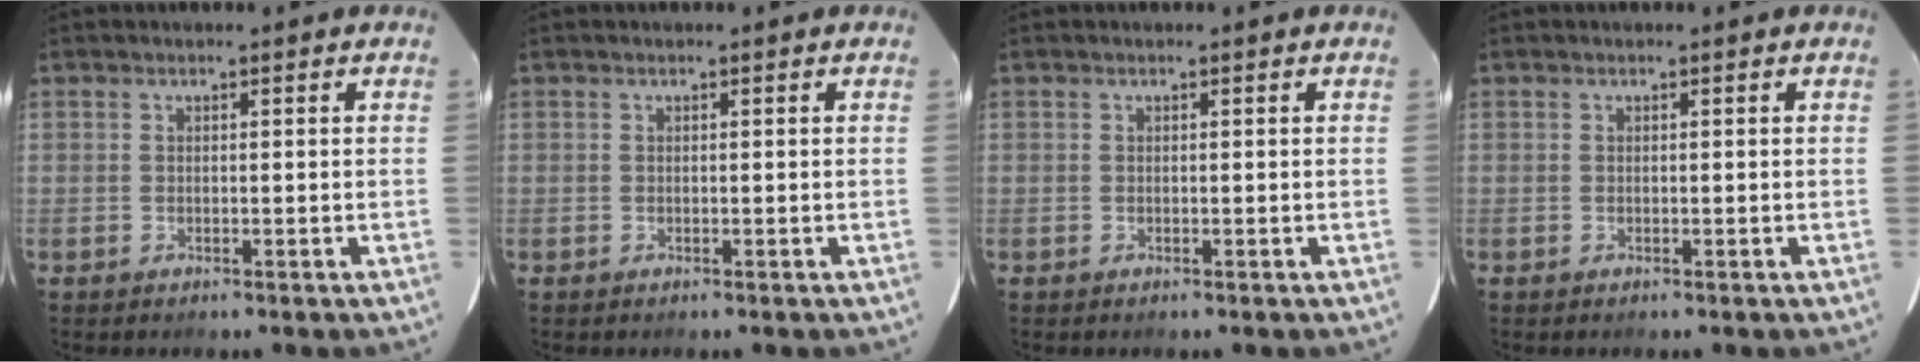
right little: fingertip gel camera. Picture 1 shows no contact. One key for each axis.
{"total": 0.0}
{"total": 0.0}
{"total": 0.0}